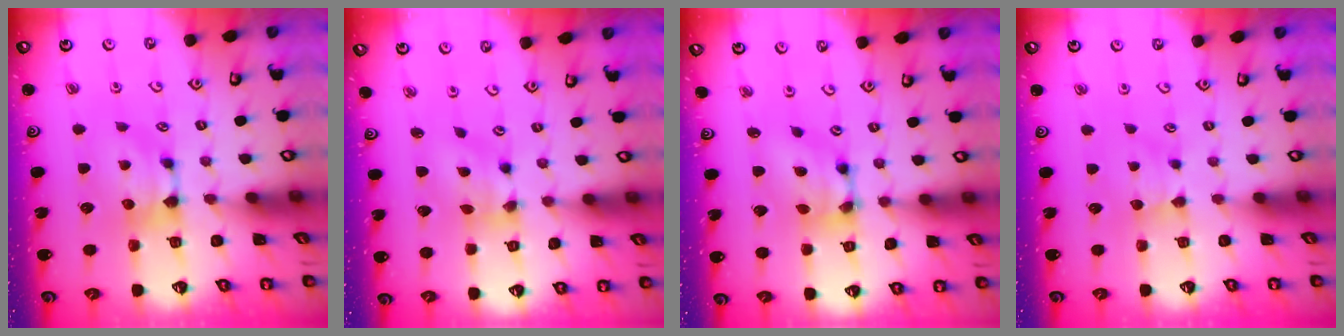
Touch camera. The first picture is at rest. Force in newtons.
{"total": 3.4, "press": 3.0, "slide": 1.7}
{"total": 6.2, "press": 5.7, "slide": 2.5}
{"total": 1.6, "press": 1.5, "slide": 0.4}